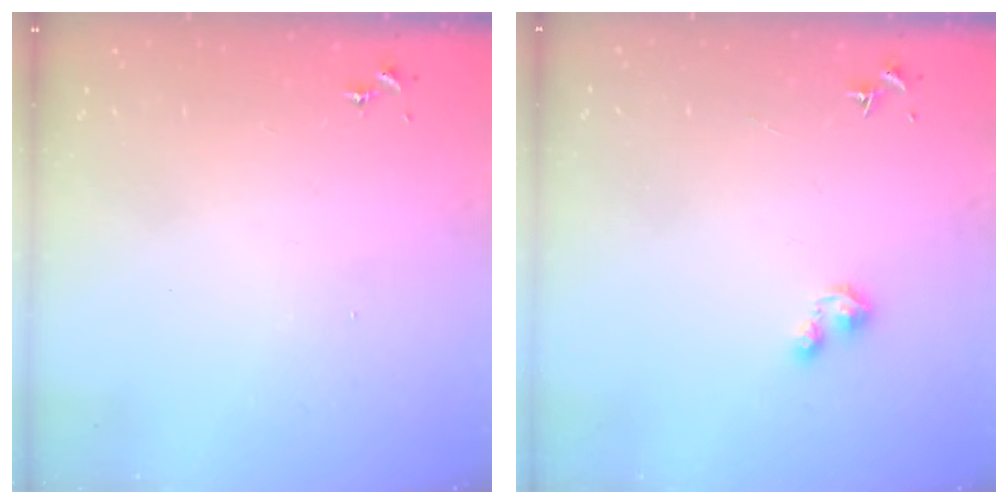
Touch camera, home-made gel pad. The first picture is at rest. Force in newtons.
{"total": 2.2, "press": 2.2, "slide": 0.2}